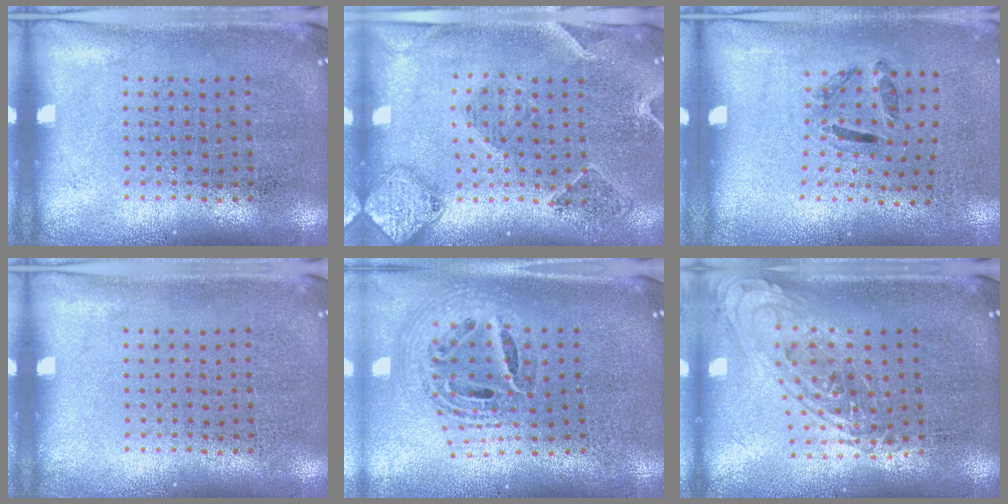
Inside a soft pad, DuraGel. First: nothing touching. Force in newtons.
{"total": 0.7, "press": 0.7, "slide": 0.3}
{"total": 1.3, "press": 0.6, "slide": 1.1}
{"total": 0.0}
{"total": 1.6, "press": 1.4, "slide": 0.8}
{"total": 1.1, "press": 1.0, "slide": 0.4}